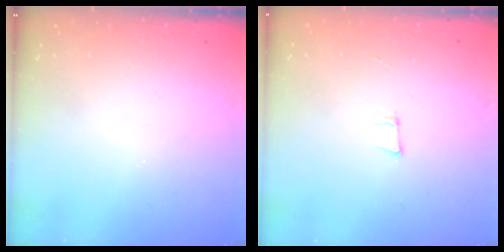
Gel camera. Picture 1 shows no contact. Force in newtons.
{"total": 5.0, "press": 4.1, "slide": 2.9}